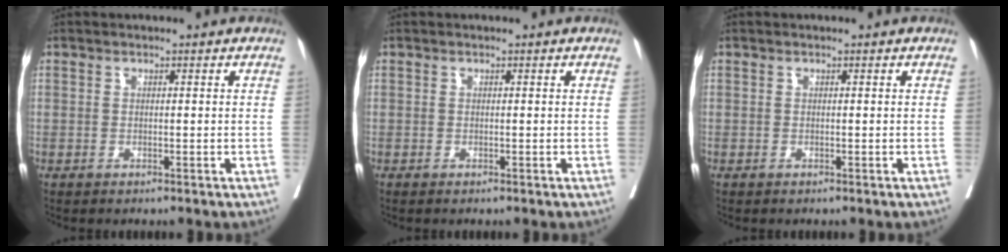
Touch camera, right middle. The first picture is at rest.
{"total": 0.0}
{"total": 0.0}